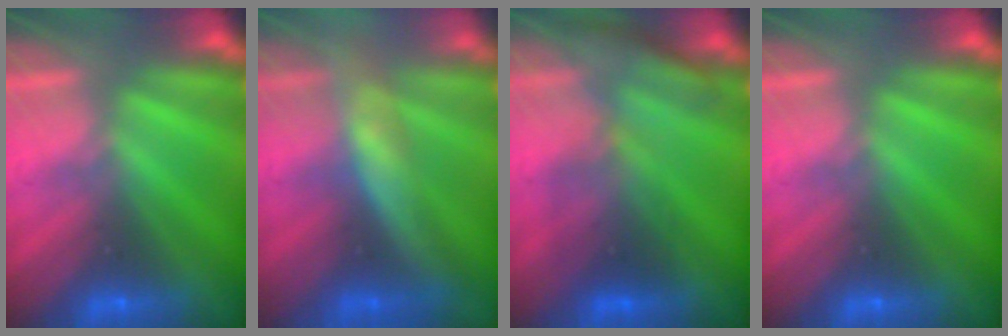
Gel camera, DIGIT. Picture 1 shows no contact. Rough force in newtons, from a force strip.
{"total": 3.4}
{"total": 2.7}
{"total": 0.0}